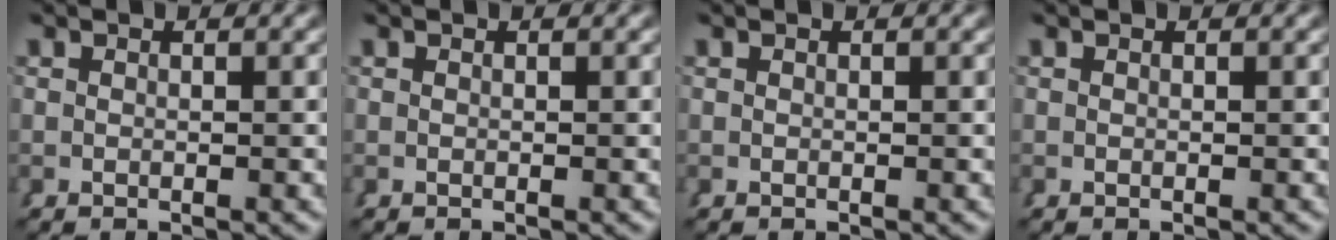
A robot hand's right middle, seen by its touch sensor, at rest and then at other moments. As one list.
[{"total": 0.0}, {"total": 0.0}, {"total": 0.0}]